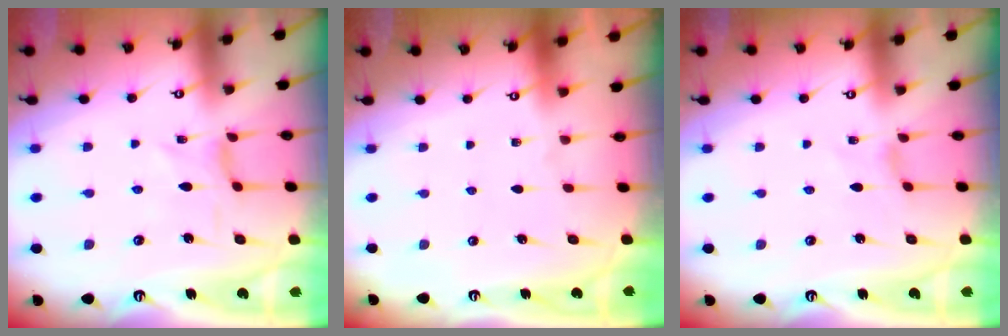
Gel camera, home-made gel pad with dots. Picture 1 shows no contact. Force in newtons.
{"total": 0.0}
{"total": 0.0}